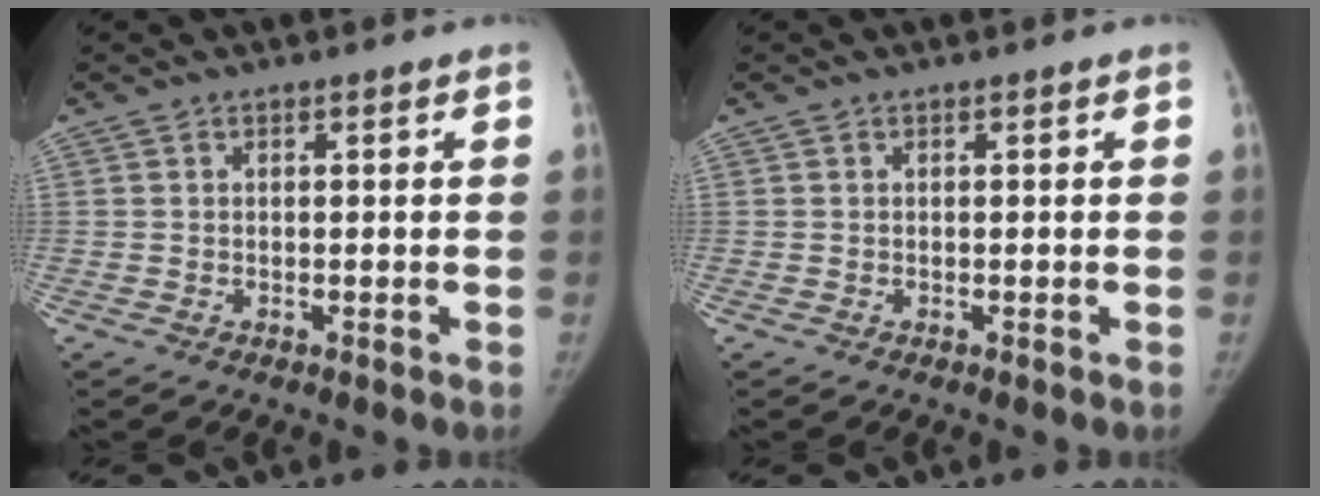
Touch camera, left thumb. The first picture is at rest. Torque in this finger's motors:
{"motor_torque": [0.01, -0.01, 0.04, -0.04, 0.00]}